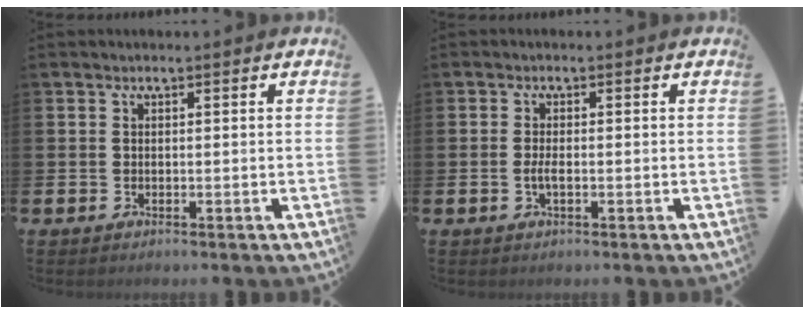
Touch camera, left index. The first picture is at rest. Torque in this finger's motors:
{"motor_torque": [0.29, 0.22, 0.04, 0.08]}